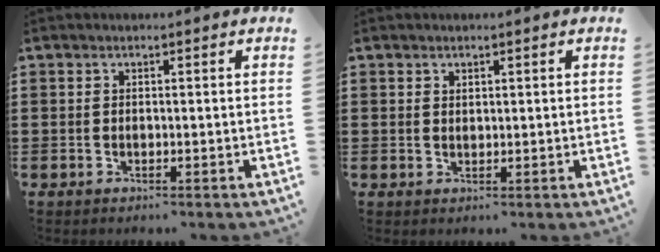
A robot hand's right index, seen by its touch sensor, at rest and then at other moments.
{"total": 0.8, "force": [0.7, 0.4, 0.1], "torque": [-0.004, 0.001, 0.014]}